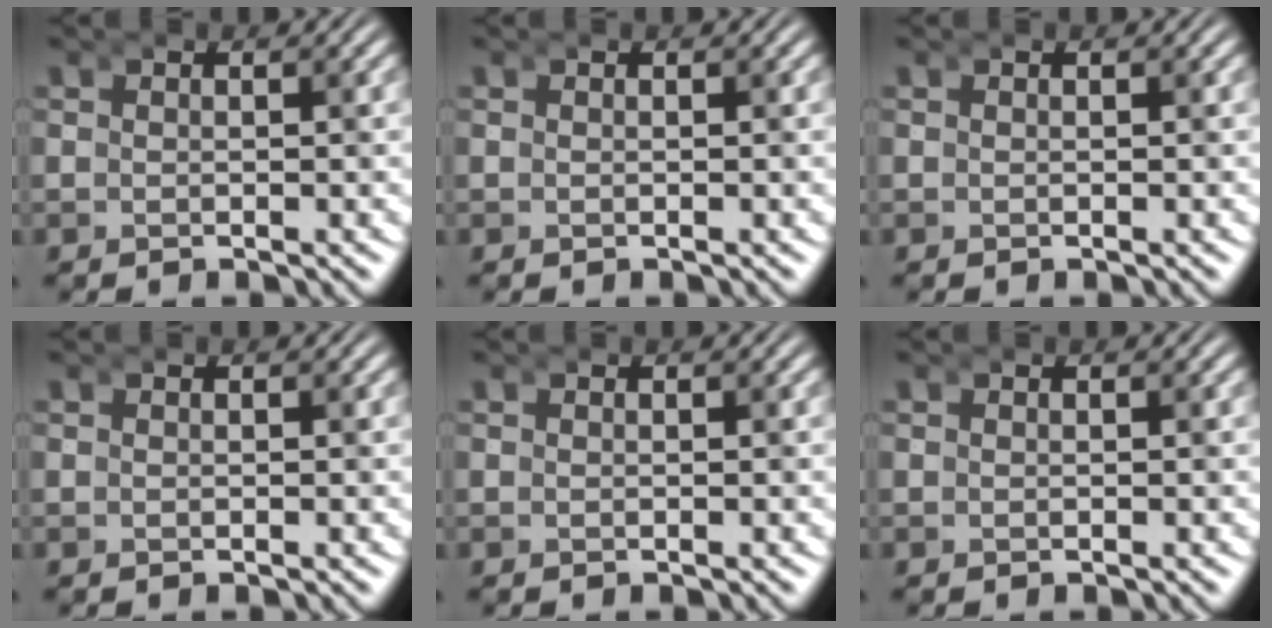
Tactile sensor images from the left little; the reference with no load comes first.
{"total": 0.0}
{"total": 0.0}
{"total": 0.0}
{"total": 0.0}
{"total": 0.0}